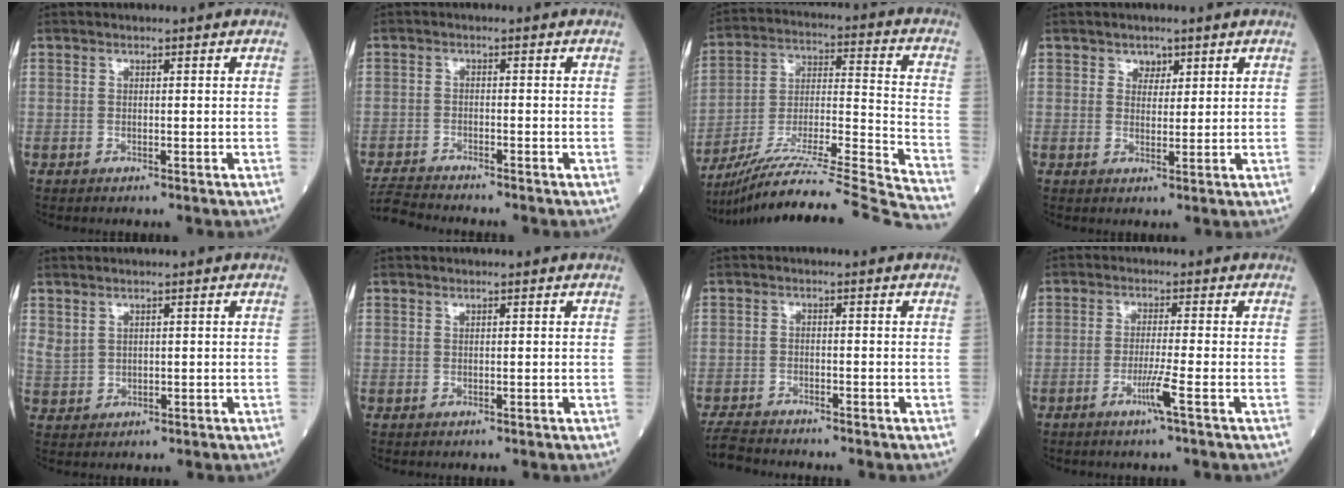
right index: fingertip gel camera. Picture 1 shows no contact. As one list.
[{"total": 5.0, "force": [-5.0, -0.5, 0.7], "torque": [-0.013, -0.019, -0.089]}, {"total": 29.4, "force": [-26.8, -2.3, 11.9], "torque": [-0.147, -0.036, -0.413]}, {"total": 2.1, "force": [1.3, 1.5, 0.7], "torque": [-0.005, 0.000, 0.019]}, {"total": 2.3, "force": [1.7, 1.3, 0.9], "torque": [-0.019, -0.001, 0.042]}, {"total": 0.0}, {"total": 4.7, "force": [-4.5, 0.4, 1.1], "torque": [-0.020, -0.017, -0.079]}, {"total": 3.4, "force": [-1.6, -0.9, 2.9], "torque": [-0.060, -0.008, -0.035]}]